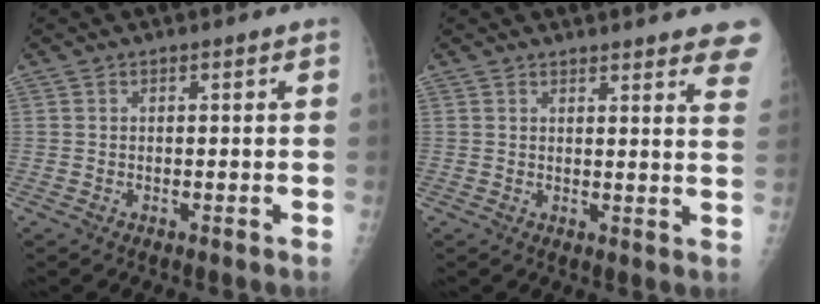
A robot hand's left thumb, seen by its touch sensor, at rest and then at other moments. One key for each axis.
{"total": 12.5, "fx": 11.2, "fy": 1.9, "fz": 5.2, "tx": -0.029, "ty": -0.059, "tz": 0.107}